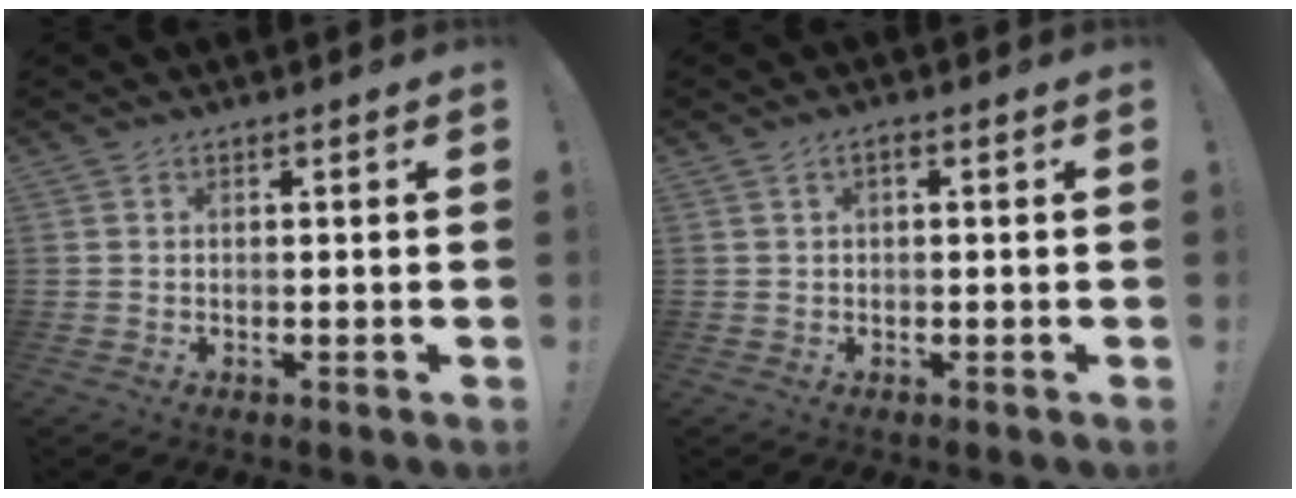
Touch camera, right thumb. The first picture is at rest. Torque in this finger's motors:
{"motor_torque": [0.05, -0.34, -0.05, 0.44, 0.03]}